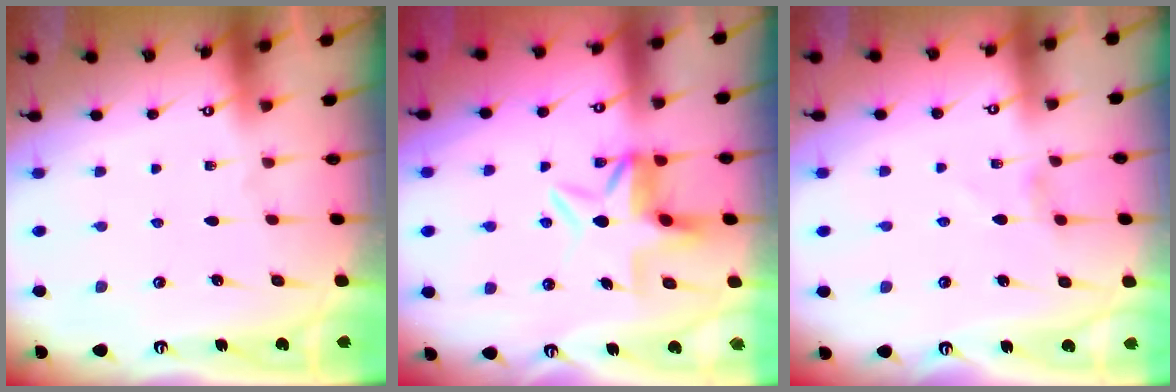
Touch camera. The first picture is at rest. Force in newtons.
{"total": 6.7, "press": 6.3, "slide": 2.0}
{"total": 1.3, "press": 1.2, "slide": 0.3}